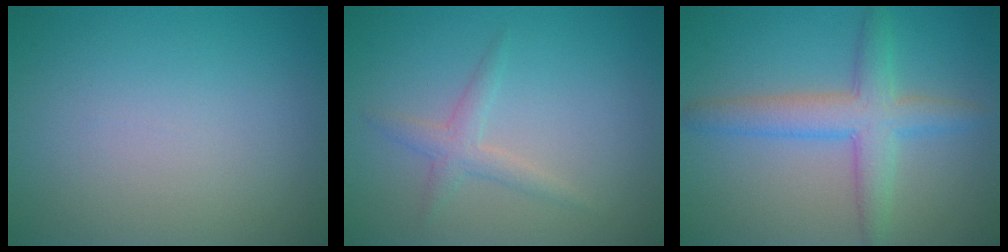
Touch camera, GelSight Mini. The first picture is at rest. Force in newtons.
{"total": 1.8, "press": 1.8, "slide": 0.1}
{"total": 4.4, "press": 4.4, "slide": 0.2}